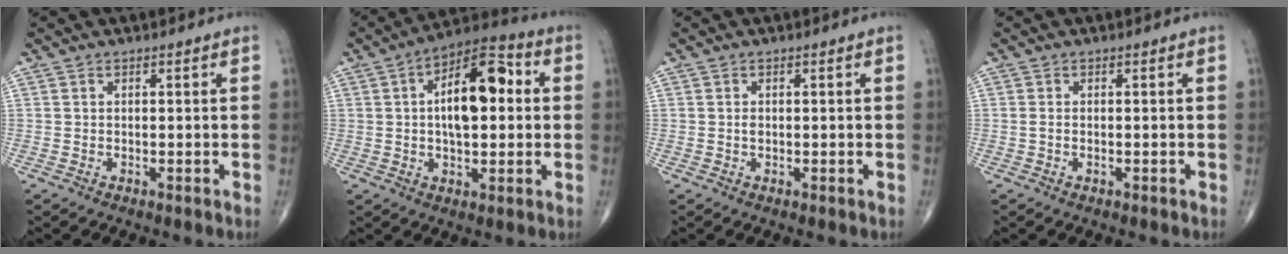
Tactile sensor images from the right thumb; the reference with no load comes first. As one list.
[{"total": 14.8, "force": [2.0, 7.2, 12.8], "torque": [-0.182, 0.023, 0.024]}, {"total": 0.8, "force": [0.0, 0.5, 0.6], "torque": [-0.009, 0.001, -0.002]}, {"total": 0.6, "force": [-0.2, 0.3, 0.5], "torque": [-0.016, 0.002, -0.004]}]